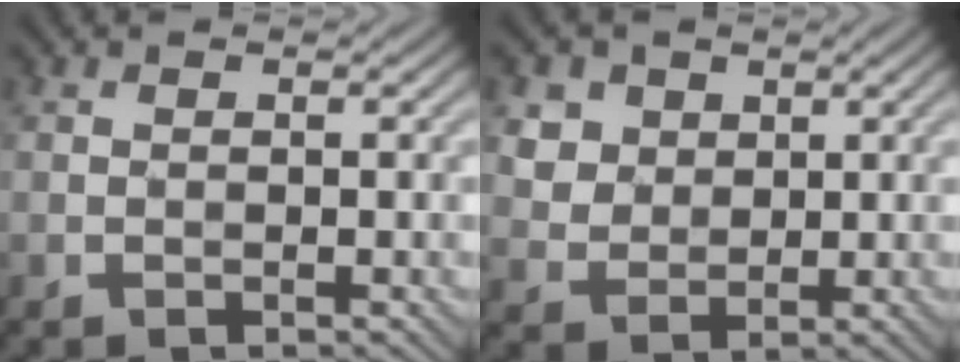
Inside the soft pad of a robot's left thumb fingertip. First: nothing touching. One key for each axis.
{"total": 4.7, "fx": 2.6, "fy": 3.7, "fz": 1.3, "tx": -0.061, "ty": -0.011, "tz": 0.059}